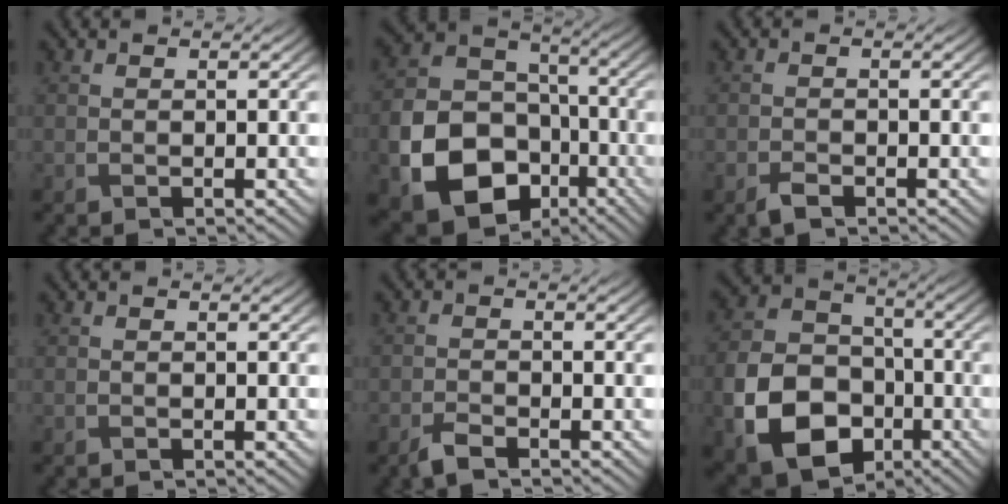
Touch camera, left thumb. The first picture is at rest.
{"total": 15.8, "force": [-6.4, 11.9, 8.2], "torque": [-0.201, -0.056, -0.109]}
{"total": 1.9, "force": [-1.3, 0.8, 1.0], "torque": [-0.024, -0.003, -0.028]}
{"total": 0.0}
{"total": 2.3, "force": [-1.8, 0.7, 1.3], "torque": [-0.029, -0.002, -0.039]}
{"total": 13.8, "force": [-5.3, 10.2, 7.6], "torque": [-0.187, -0.038, -0.105]}